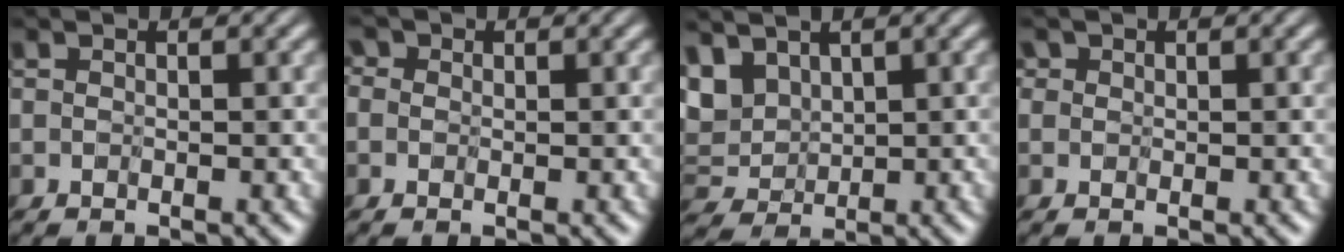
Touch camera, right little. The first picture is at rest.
{"total": 1.8, "force": [0.5, 1.5, 0.7], "torque": [-0.034, 0.008, -0.008]}
{"total": 2.8, "force": [1.9, 1.5, 1.5], "torque": [-0.057, -0.005, 0.037]}
{"total": 2.2, "force": [1.3, 1.6, 0.7], "torque": [-0.029, 0.014, 0.000]}